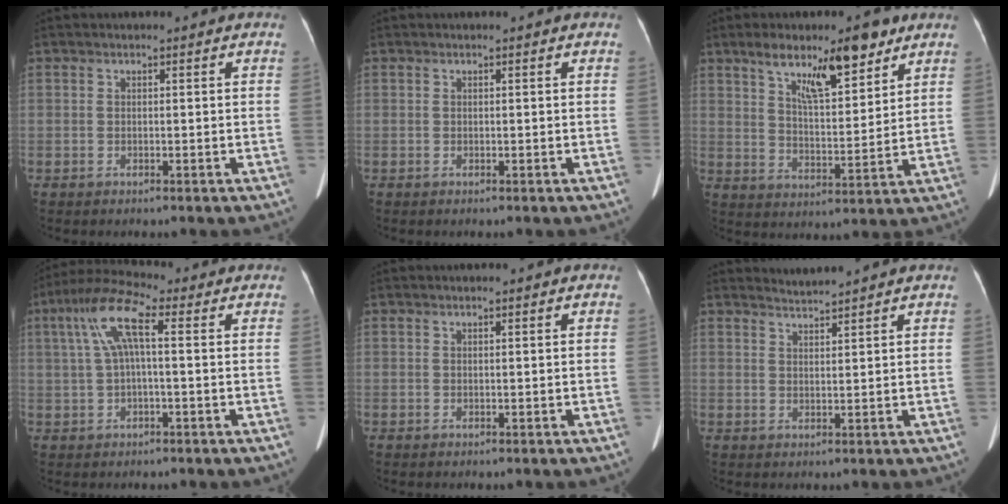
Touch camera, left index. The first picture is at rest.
{"total": 0.0}
{"total": 11.5, "force": [7.3, 2.8, 8.5], "torque": [-0.135, 0.000, 0.121]}
{"total": 7.9, "force": [1.7, 1.5, 7.6], "torque": [-0.165, 0.034, 0.031]}
{"total": 0.0}
{"total": 1.9, "force": [1.7, -0.8, -0.3], "torque": [-0.006, -0.004, 0.038]}